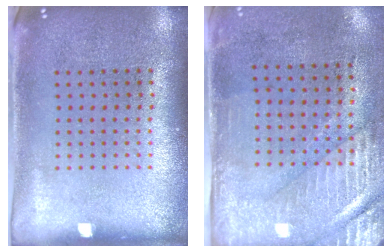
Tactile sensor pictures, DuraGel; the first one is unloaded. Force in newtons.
{"total": 2.9, "press": 2.4, "slide": 1.6}